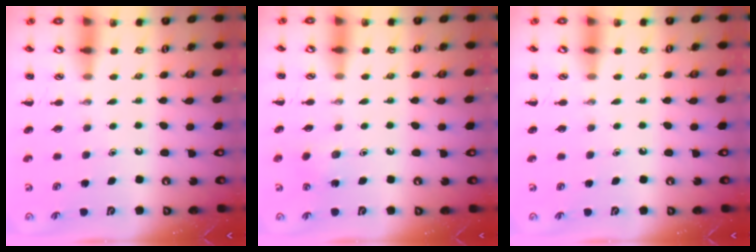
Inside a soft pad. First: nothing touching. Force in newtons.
{"total": 6.2, "press": 6.1, "slide": 1.5}
{"total": 0.5, "press": 0.1, "slide": 0.5}